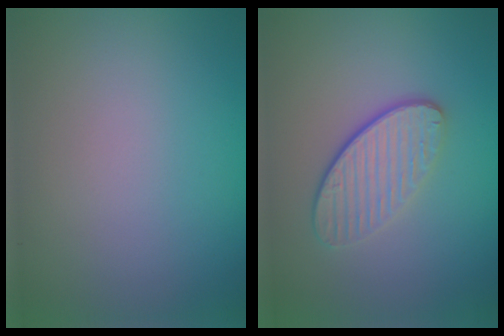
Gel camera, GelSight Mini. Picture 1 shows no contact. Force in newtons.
{"total": 3.6, "press": 2.9, "slide": 2.2}